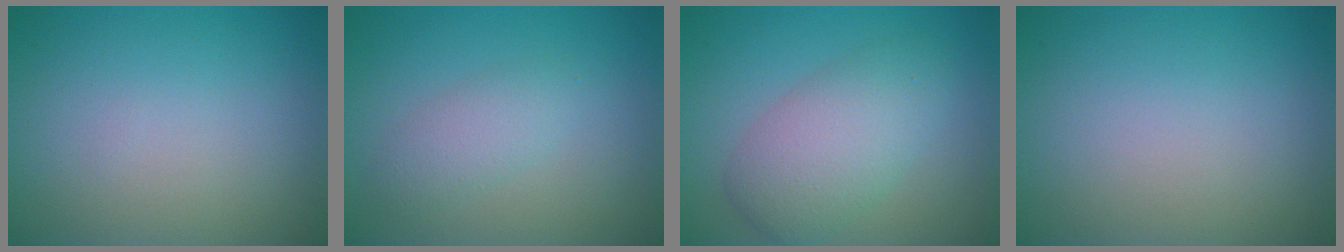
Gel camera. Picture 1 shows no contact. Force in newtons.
{"total": 2.2, "press": 2.2, "slide": 0.1}
{"total": 5.2, "press": 5.2, "slide": 0.1}
{"total": 0.0}